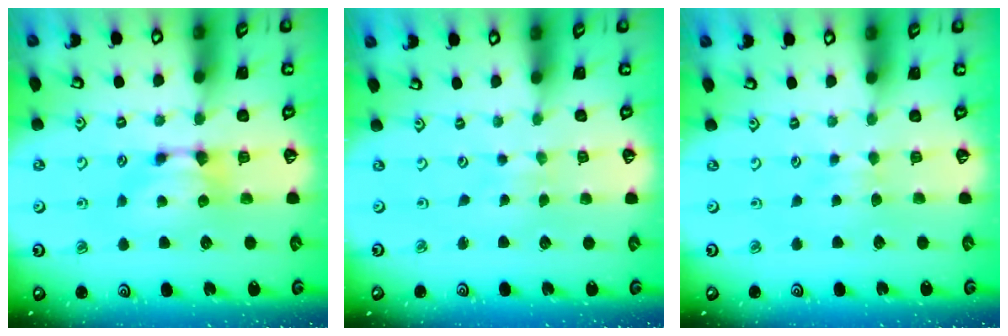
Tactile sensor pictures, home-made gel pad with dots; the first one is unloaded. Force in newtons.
{"total": 4.3, "press": 4.3, "slide": 0.1}
{"total": 2.5, "press": 2.5, "slide": 0.5}